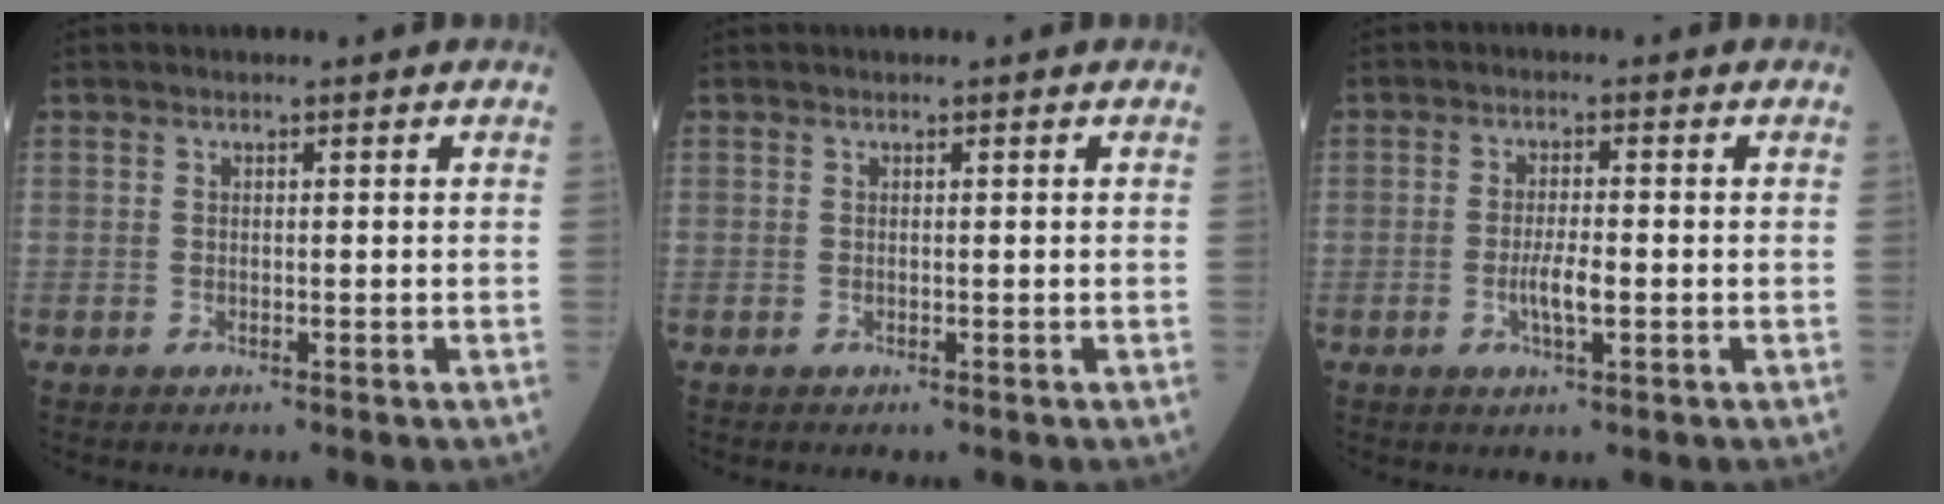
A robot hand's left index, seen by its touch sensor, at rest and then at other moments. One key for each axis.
{"total": 0.0}
{"total": 3.6, "fx": -1.0, "fy": 0.7, "fz": 3.4, "tx": -0.069, "ty": -0.002, "tz": -0.017}